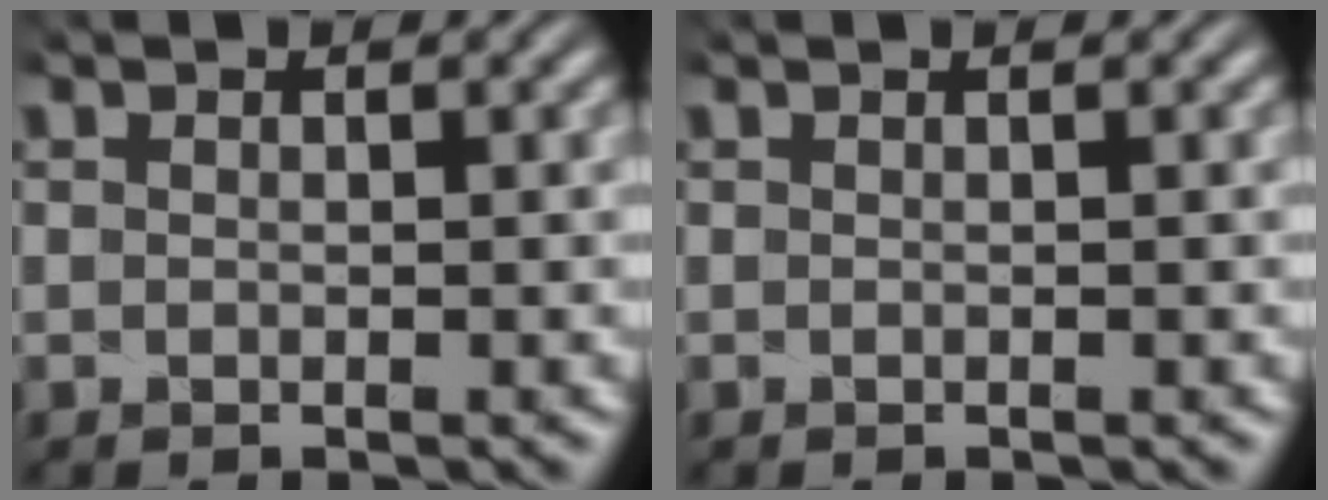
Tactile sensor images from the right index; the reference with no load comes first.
{"total": 0.0}